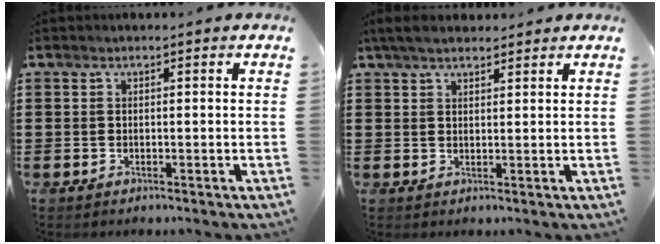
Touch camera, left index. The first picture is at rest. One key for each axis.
{"total": 3.4, "fx": 2.8, "fy": 1.0, "fz": 1.7, "tx": -0.039, "ty": 0.003, "tz": 0.053}